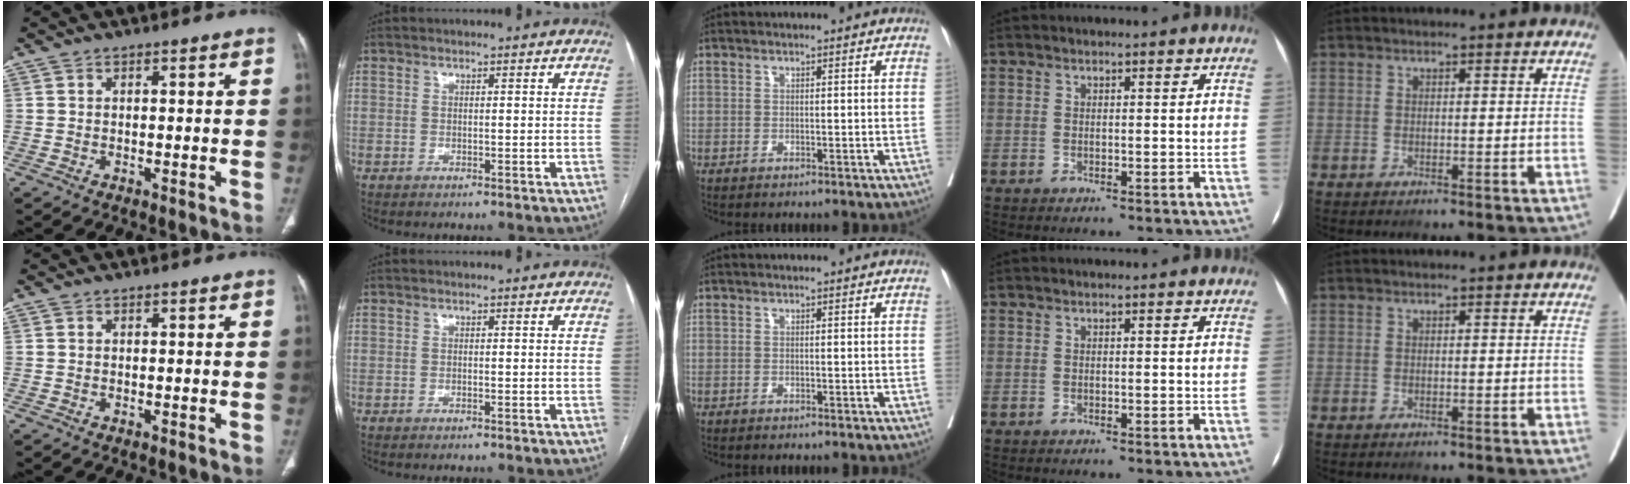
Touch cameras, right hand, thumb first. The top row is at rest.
{}